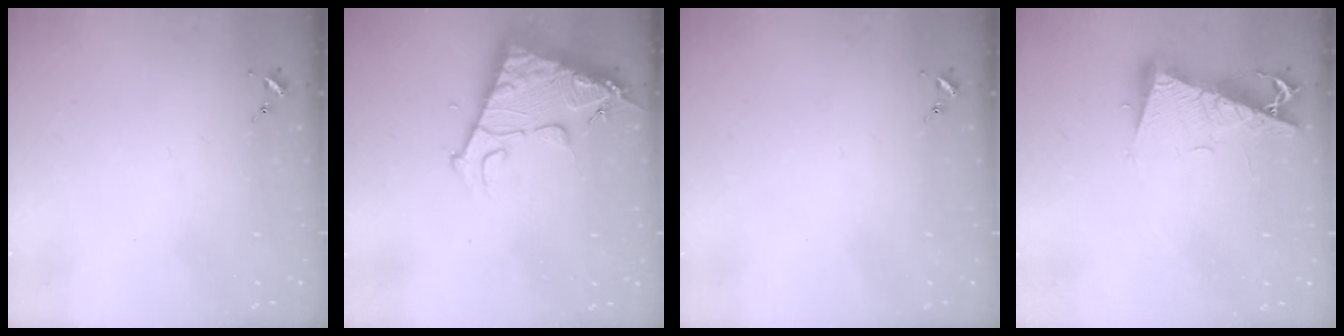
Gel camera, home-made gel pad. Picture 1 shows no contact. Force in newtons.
{"total": 13.0, "press": 12.9, "slide": 1.3}
{"total": 0.0}
{"total": 10.6, "press": 10.5, "slide": 1.3}